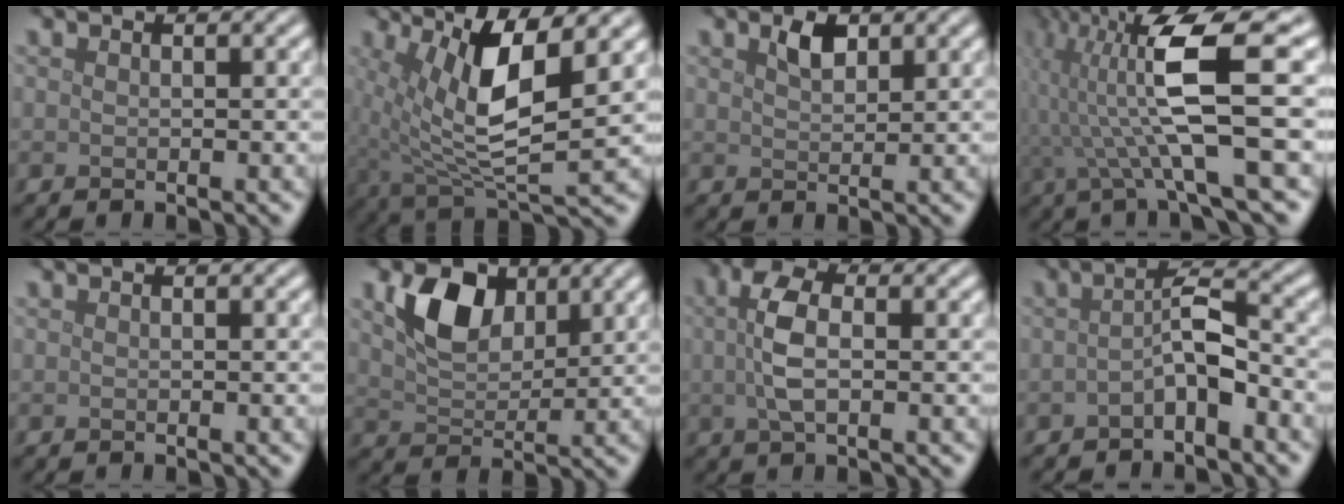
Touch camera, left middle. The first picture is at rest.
{"total": 8.6, "force": [2.5, 2.6, 7.8], "torque": [-0.150, -0.001, 0.048]}
{"total": 1.8, "force": [1.2, 0.8, 1.0], "torque": [-0.020, 0.002, 0.026]}
{"total": 9.4, "force": [0.1, 2.1, 9.1], "torque": [-0.176, 0.011, -0.001]}
{"total": 0.0}
{"total": 5.5, "force": [2.6, 3.4, 3.4], "torque": [-0.071, -0.001, 0.045]}
{"total": 4.2, "force": [0.5, 1.9, 3.7], "torque": [-0.080, 0.009, 0.002]}
{"total": 3.4, "force": [-1.4, 1.1, 2.9], "torque": [-0.054, 0.014, -0.031]}